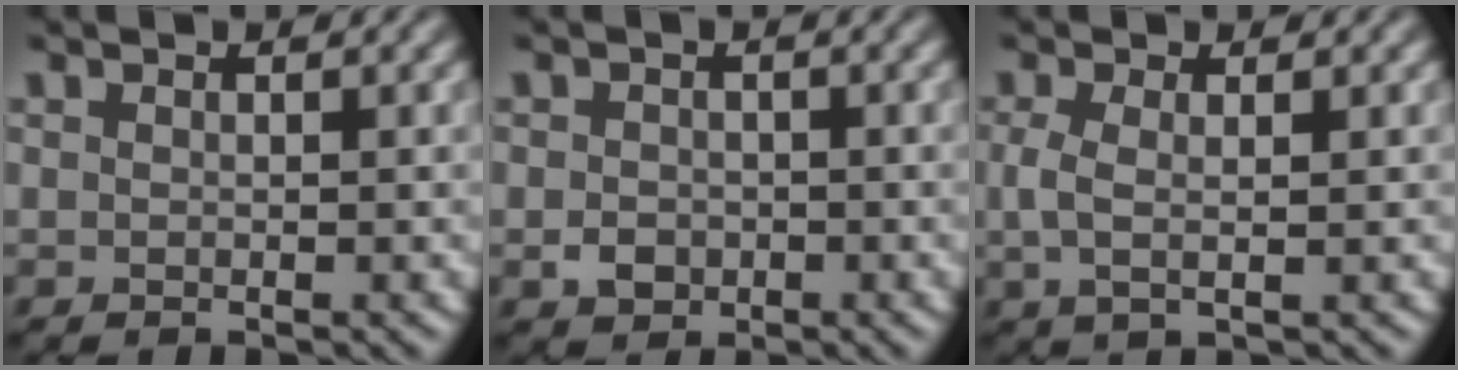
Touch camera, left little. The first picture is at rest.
{"total": 1.9, "force": [-0.6, 1.5, 0.9], "torque": [-0.016, -0.003, -0.016]}
{"total": 2.0, "force": [0.1, 0.9, 1.9], "torque": [-0.044, 0.000, 0.001]}